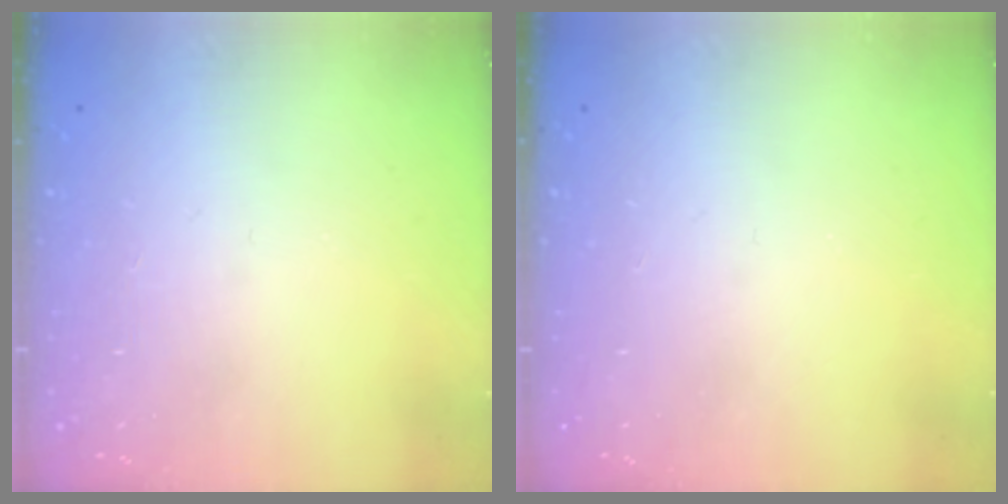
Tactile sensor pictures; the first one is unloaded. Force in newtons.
{"total": 0.0}